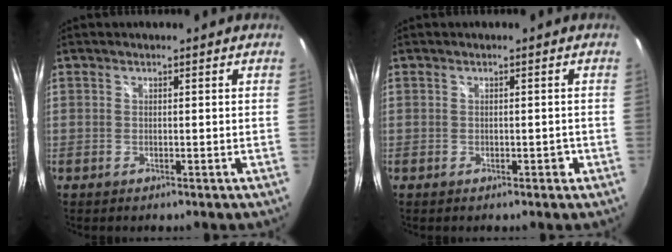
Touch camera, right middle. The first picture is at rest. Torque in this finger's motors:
{"motor_torque": [-0.05, -0.02, 0.00, 0.00]}